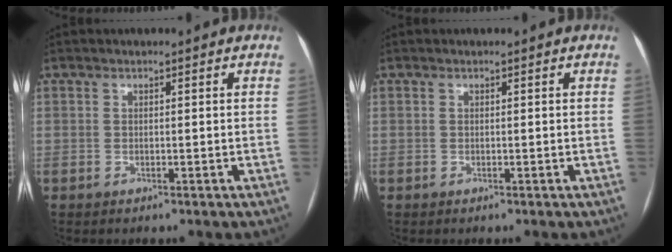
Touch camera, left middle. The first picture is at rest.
{"total": 0.0}